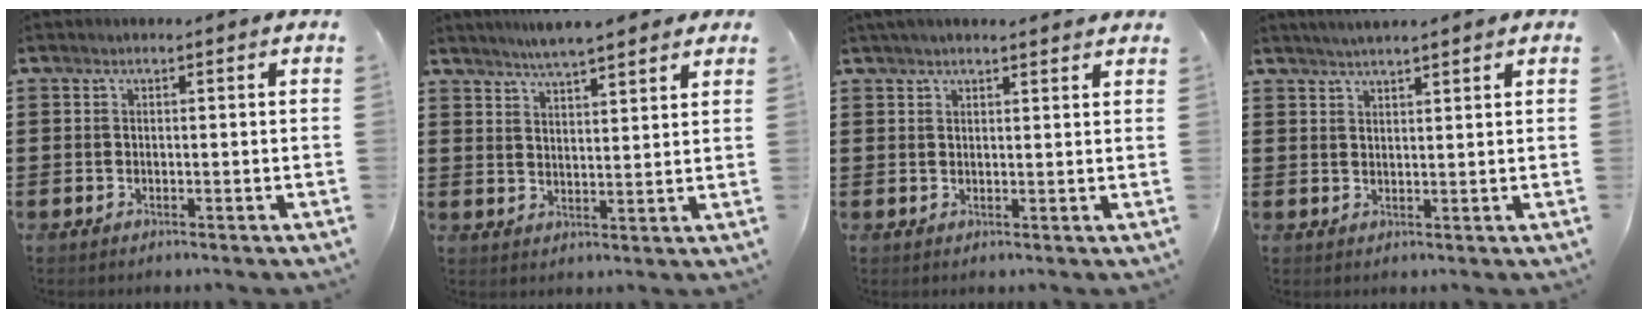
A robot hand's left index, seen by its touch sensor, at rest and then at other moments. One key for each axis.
{"total": 4.3, "fx": 4.0, "fy": 0.2, "fz": 1.6, "tx": -0.044, "ty": -0.010, "tz": 0.071}
{"total": 1.9, "fx": 1.8, "fy": 0.1, "fz": 0.7, "tx": -0.018, "ty": 0.003, "tz": 0.034}
{"total": 1.9, "fx": 1.9, "fy": -0.1, "fz": 0.5, "tx": -0.015, "ty": 0.002, "tz": 0.035}